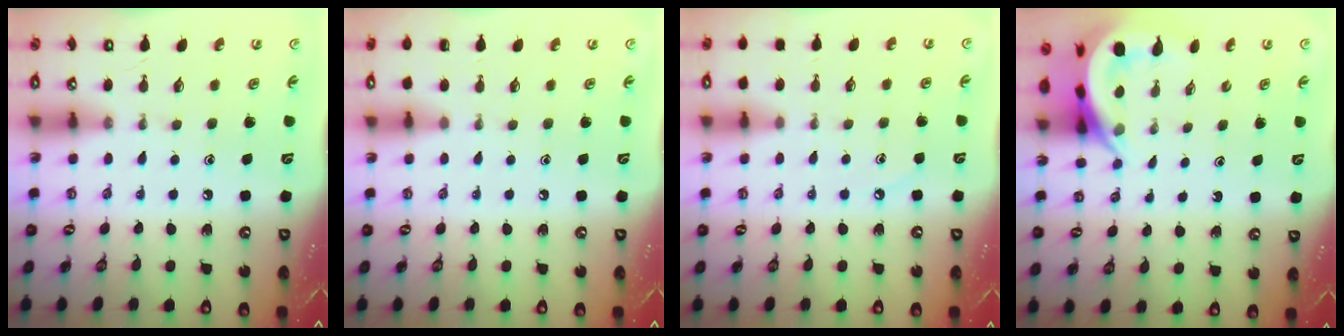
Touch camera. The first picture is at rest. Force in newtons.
{"total": 0.0}
{"total": 3.2, "press": 3.1, "slide": 0.5}
{"total": 5.8, "press": 5.8, "slide": 0.3}